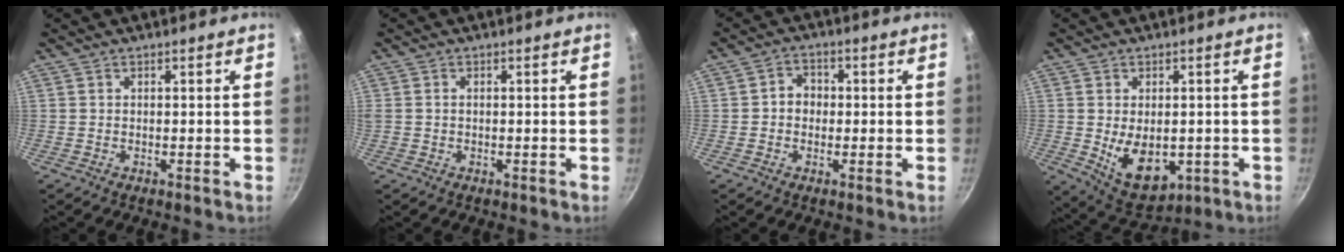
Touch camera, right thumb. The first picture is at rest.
{"total": 0.9, "force": [0.0, 0.7, 0.6], "torque": [-0.011, 0.002, -0.001]}
{"total": 4.0, "force": [-0.2, 3.4, 2.0], "torque": [-0.008, 0.011, -0.008]}
{"total": 10.6, "force": [-1.3, 6.7, 8.0], "torque": [-0.103, -0.014, 0.003]}